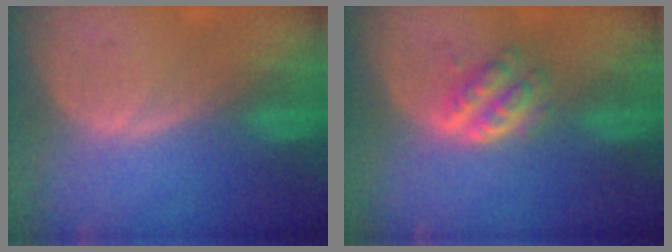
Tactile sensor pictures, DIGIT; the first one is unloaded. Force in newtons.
{"total": 4.9, "press": 4.4, "slide": 2.2}